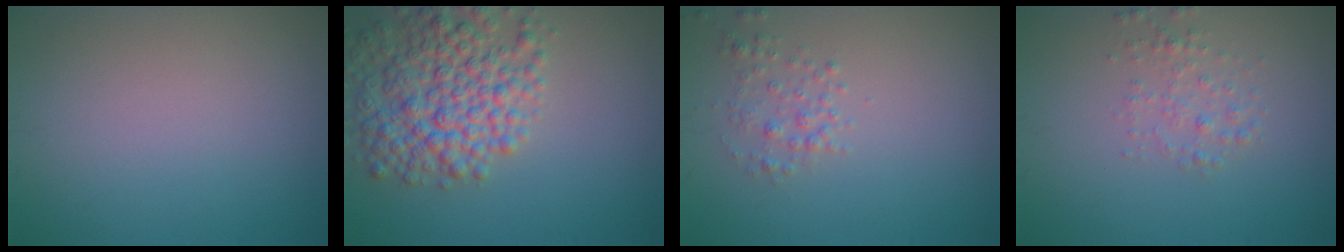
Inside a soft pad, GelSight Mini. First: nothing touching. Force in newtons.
{"total": 7.1, "press": 7.1, "slide": 0.3}
{"total": 1.6, "press": 1.6, "slide": 0.1}
{"total": 1.7, "press": 1.7, "slide": 0.1}